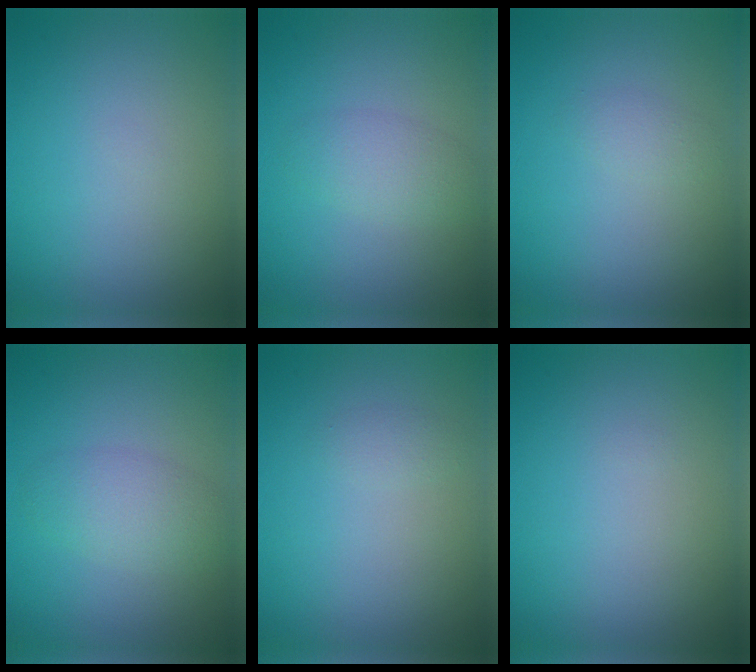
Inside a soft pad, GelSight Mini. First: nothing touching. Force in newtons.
{"total": 2.1, "press": 2.1, "slide": 0.1}
{"total": 0.9, "press": 0.9, "slide": 0.1}
{"total": 3.0, "press": 3.0, "slide": 0.2}
{"total": 0.8, "press": 0.8, "slide": 0.0}
{"total": 0.0}